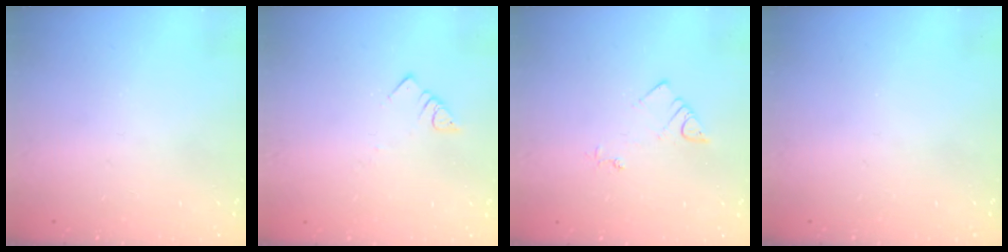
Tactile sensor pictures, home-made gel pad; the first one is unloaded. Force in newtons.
{"total": 3.0, "press": 3.0, "slide": 0.1}
{"total": 3.1, "press": 3.0, "slide": 0.4}
{"total": 0.0}